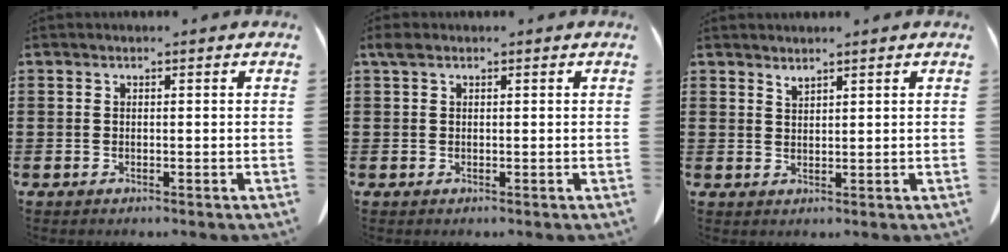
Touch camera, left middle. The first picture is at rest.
{"total": 1.3, "force": [0.6, 0.9, 0.7], "torque": [-0.019, 0.003, 0.013]}
{"total": 1.5, "force": [1.5, 0.0, 0.3], "torque": [-0.010, -0.003, 0.029]}